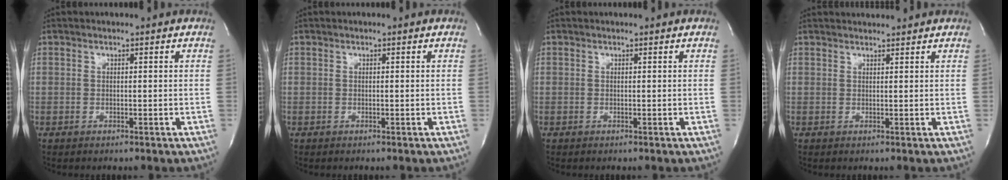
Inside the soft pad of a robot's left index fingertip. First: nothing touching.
{"total": 0.0}
{"total": 0.0}
{"total": 3.2, "force": [3.2, 0.2, 0.4], "torque": [-0.010, 0.021, 0.044]}